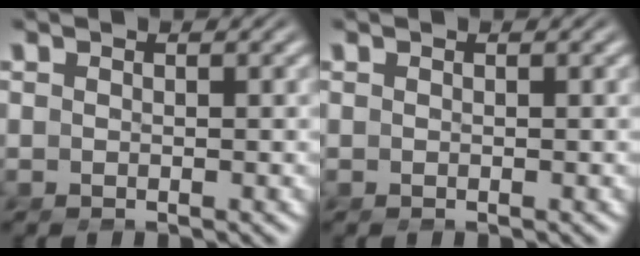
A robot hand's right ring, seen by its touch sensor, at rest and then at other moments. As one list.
[{"total": 0.0}]